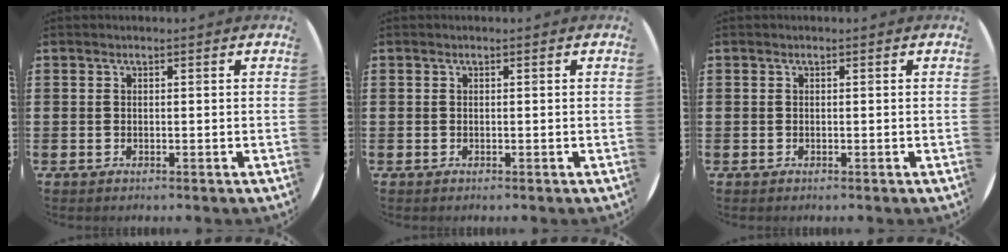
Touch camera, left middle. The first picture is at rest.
{"total": 0.0}
{"total": 0.0}